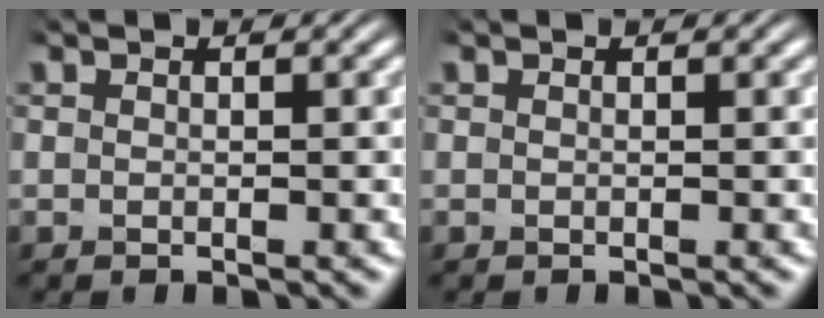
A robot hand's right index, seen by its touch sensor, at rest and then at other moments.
{"total": 0.0}